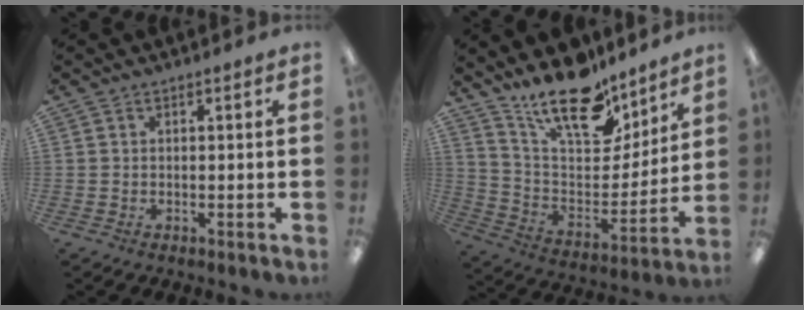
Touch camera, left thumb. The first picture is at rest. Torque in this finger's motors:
{"motor_torque": [0.19, 0.17, 1.39, -1.39, 0.22]}